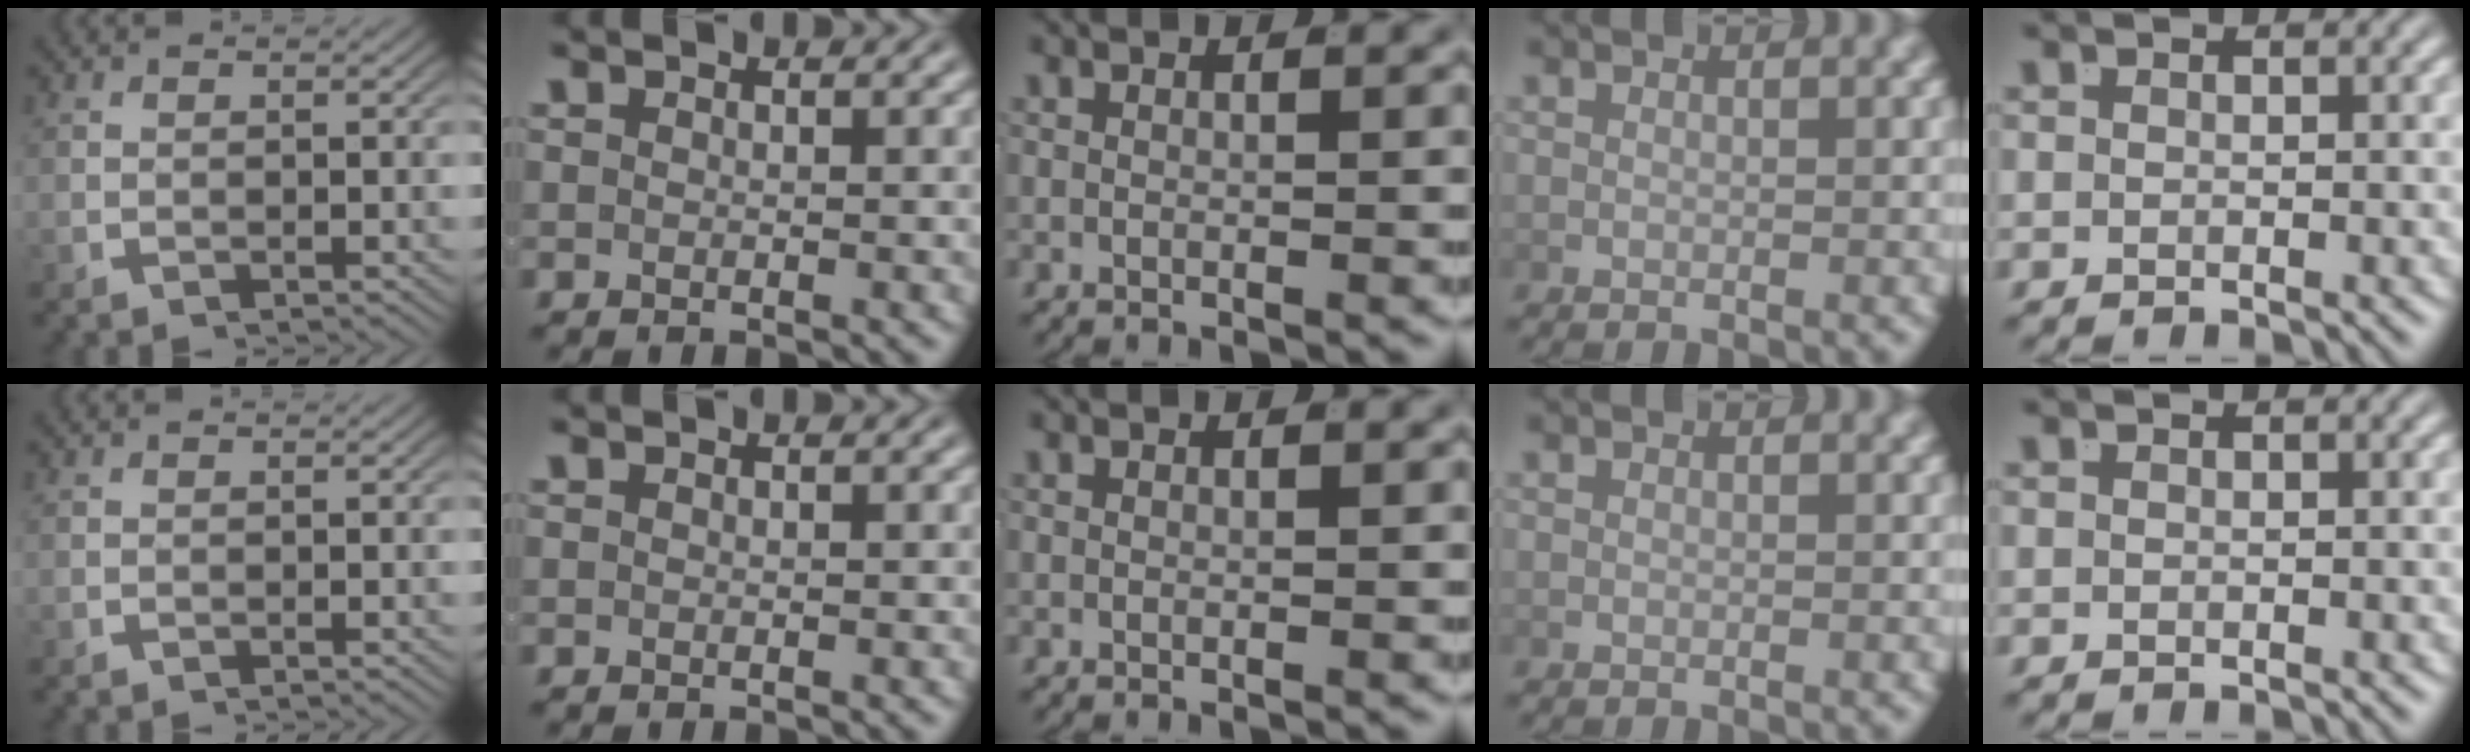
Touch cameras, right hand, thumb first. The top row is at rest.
{}